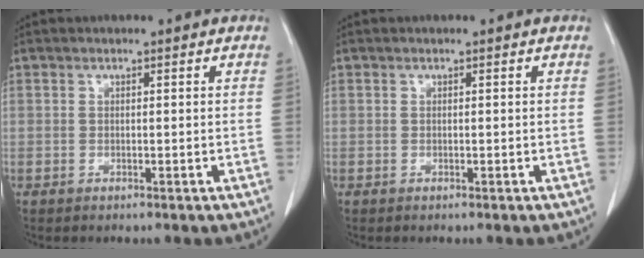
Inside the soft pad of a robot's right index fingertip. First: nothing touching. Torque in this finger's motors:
{"motor_torque": [0.00, 0.00, 0.02, 0.00]}